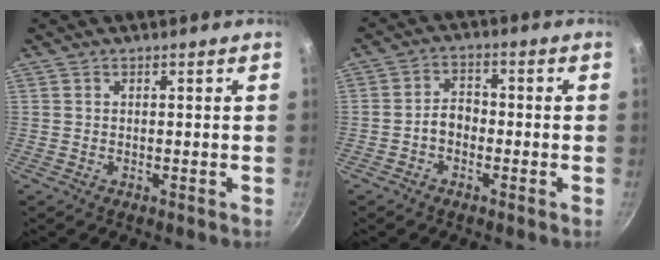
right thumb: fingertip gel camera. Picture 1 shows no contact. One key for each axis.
{"total": 4.1, "fx": -1.5, "fy": 2.9, "fz": 2.5, "tx": -0.024, "ty": 0.027, "tz": -0.033}